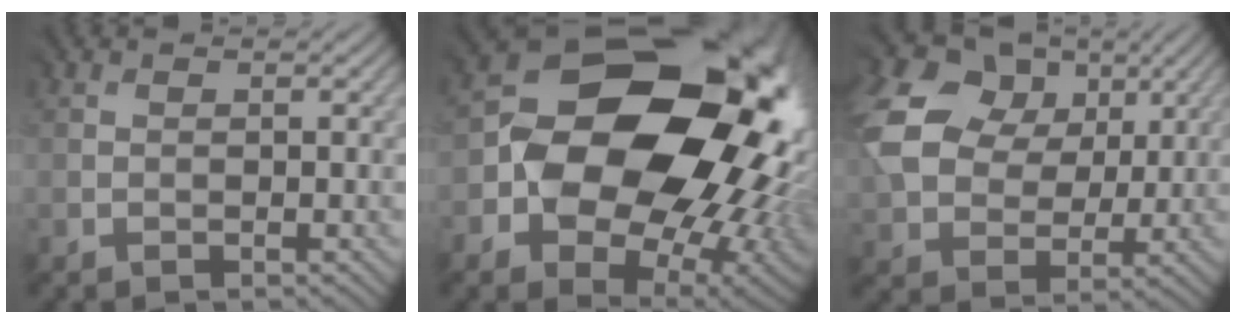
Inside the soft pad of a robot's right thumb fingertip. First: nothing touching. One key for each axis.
{"total": 18.8, "fx": 1.7, "fy": 14.0, "fz": 12.5, "tx": -0.208, "ty": -0.043, "tz": 0.063}
{"total": 13.6, "fx": 5.5, "fy": 9.9, "fz": 7.5, "tx": -0.202, "ty": 0.023, "tz": 0.107}